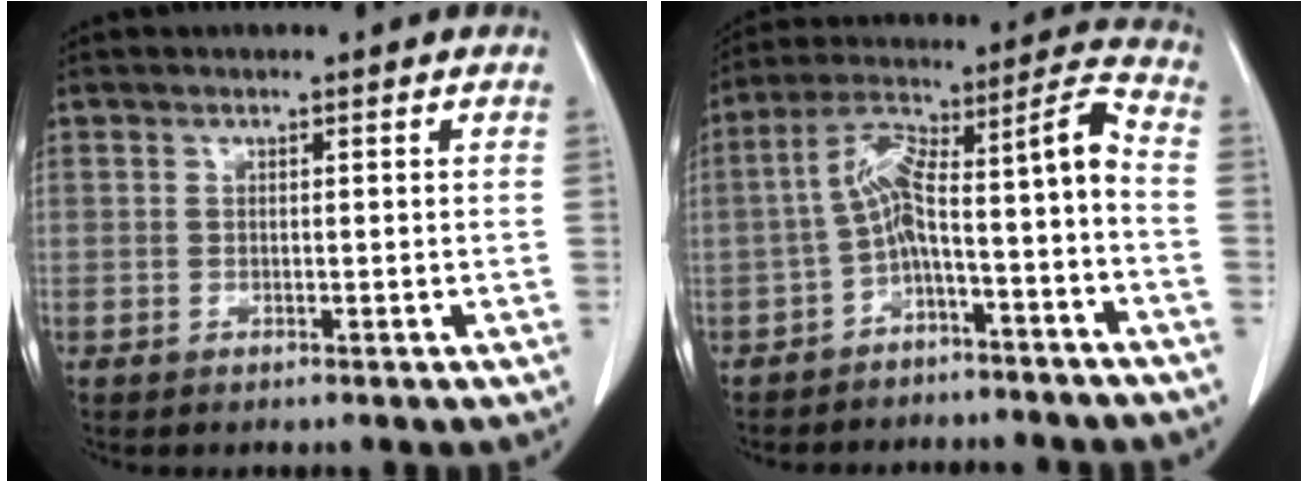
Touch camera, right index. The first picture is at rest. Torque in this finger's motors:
{"motor_torque": [1.19, -0.50, 0.60, 0.15]}